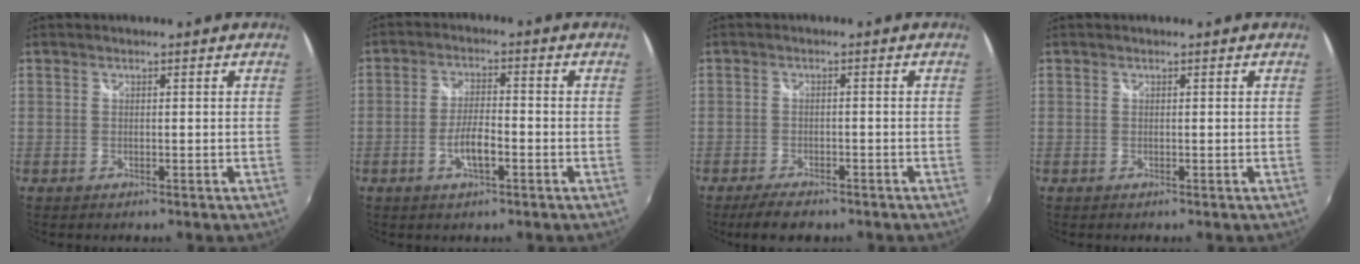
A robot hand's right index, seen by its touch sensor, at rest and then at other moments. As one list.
[{"total": 5.4, "force": [-2.2, 1.4, 4.7], "torque": [-0.094, 0.000, -0.040]}, {"total": 5.2, "force": [-4.1, 1.9, 2.6], "torque": [-0.063, -0.008, -0.069]}, {"total": 0.0}]